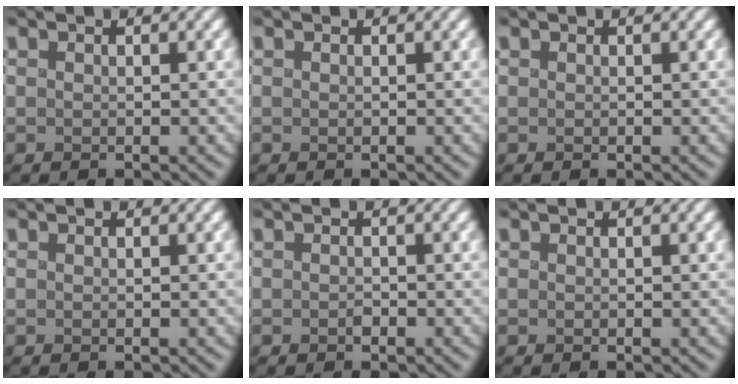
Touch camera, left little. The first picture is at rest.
{"total": 0.0}
{"total": 0.0}
{"total": 0.0}
{"total": 0.8, "force": [-0.6, 0.4, 0.3], "torque": [-0.002, -0.001, -0.010]}
{"total": 0.0}